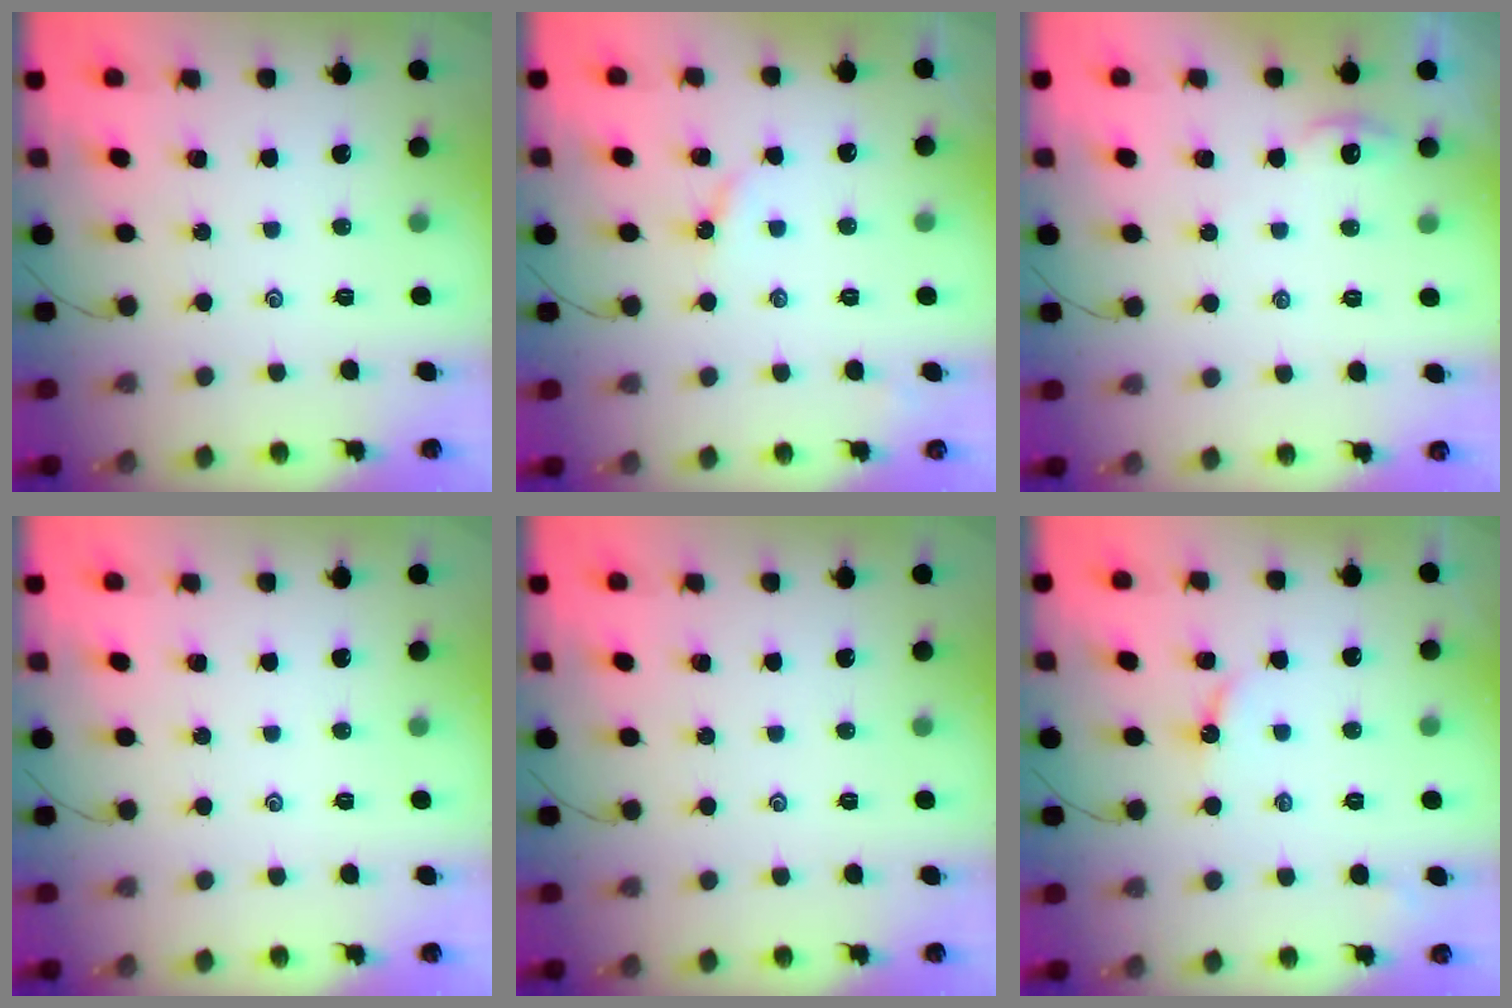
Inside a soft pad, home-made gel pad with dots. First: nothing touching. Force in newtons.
{"total": 2.7, "press": 2.7, "slide": 0.4}
{"total": 2.5, "press": 2.5, "slide": 0.3}
{"total": 0.0}
{"total": 0.0}
{"total": 2.8, "press": 2.8, "slide": 0.2}